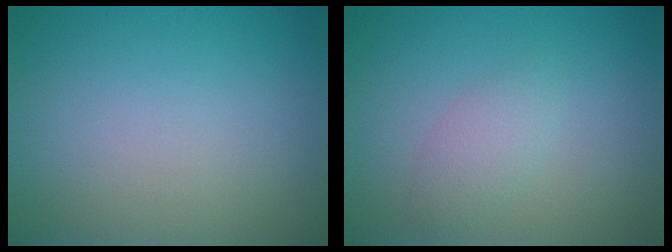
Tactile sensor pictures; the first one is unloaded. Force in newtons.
{"total": 1.8, "press": 1.8, "slide": 0.1}